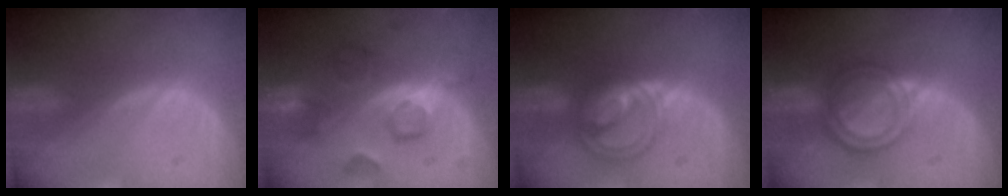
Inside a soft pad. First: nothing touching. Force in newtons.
{"total": 8.2, "press": 7.8, "slide": 2.5}
{"total": 6.3, "press": 6.3, "slide": 0.1}
{"total": 6.1, "press": 5.3, "slide": 3.0}